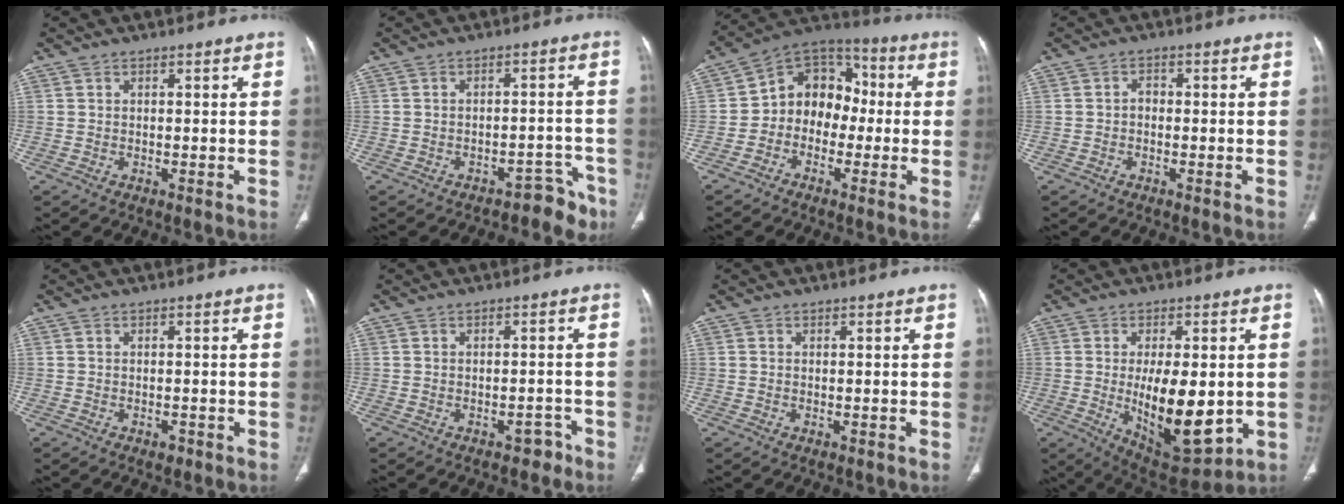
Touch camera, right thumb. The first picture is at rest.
{"total": 5.6, "force": [-4.3, 3.1, 1.5], "torque": [0.010, 0.058, -0.057]}
{"total": 12.0, "force": [-1.2, 9.7, 7.0], "torque": [-0.065, 0.045, -0.039]}
{"total": 1.5, "force": [-0.4, 1.2, 0.9], "torque": [-0.007, 0.006, -0.011]}
{"total": 1.2, "force": [-0.6, 0.7, 0.7], "torque": [-0.008, 0.000, -0.008]}
{"total": 2.6, "force": [-1.8, 1.5, 1.1], "torque": [-0.003, 0.016, -0.020]}
{"total": 0.0}
{"total": 16.2, "force": [-1.7, 7.3, 14.3], "torque": [-0.201, -0.022, -0.007]}